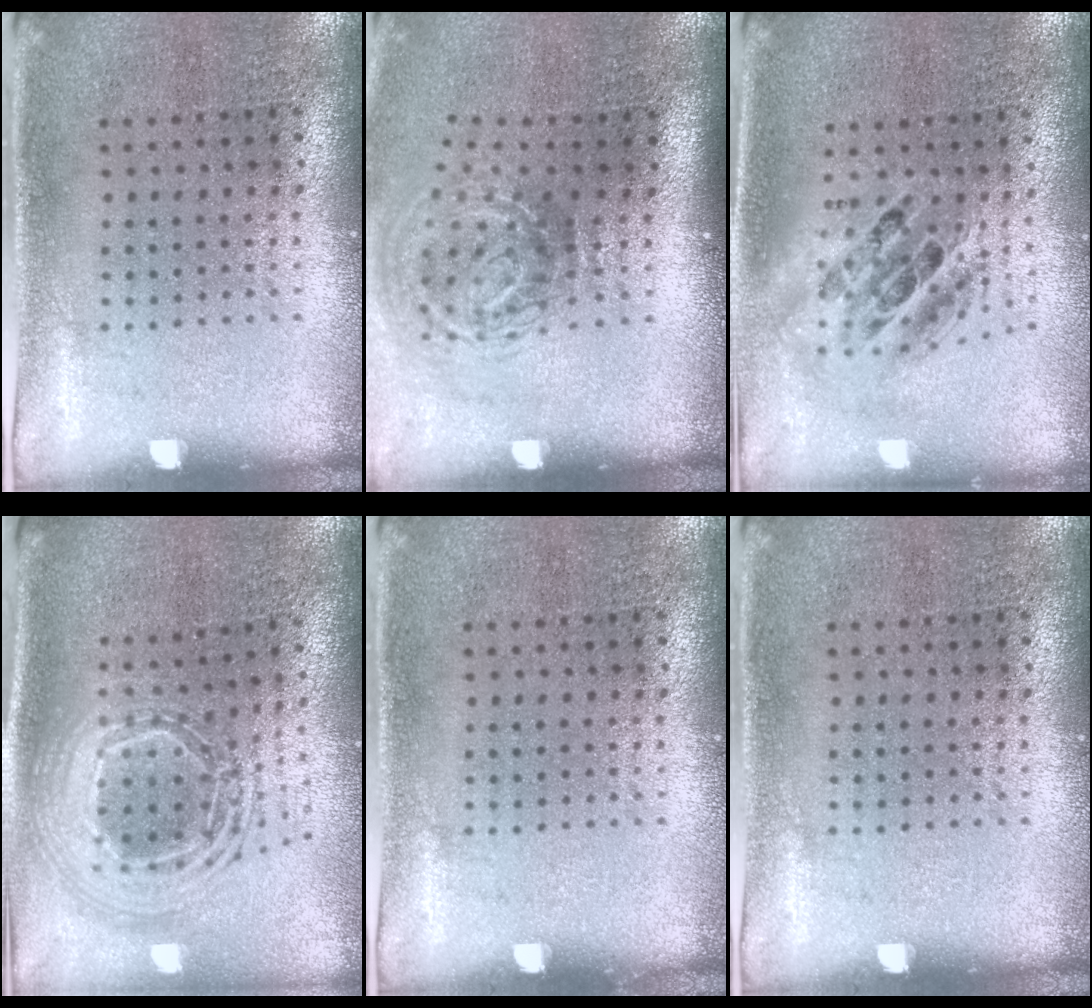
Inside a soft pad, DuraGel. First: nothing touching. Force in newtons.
{"total": 2.1, "press": 1.3, "slide": 1.7}
{"total": 1.8, "press": 1.4, "slide": 1.1}
{"total": 2.4, "press": 1.8, "slide": 1.6}
{"total": 0.0}
{"total": 0.0}